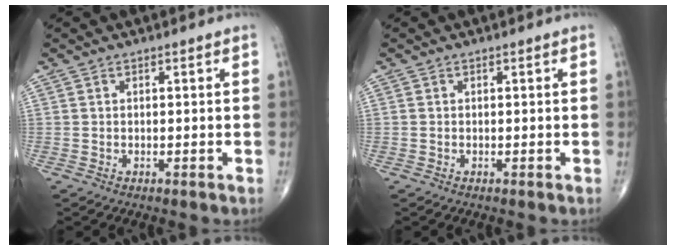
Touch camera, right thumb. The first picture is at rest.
{"total": 0.0}